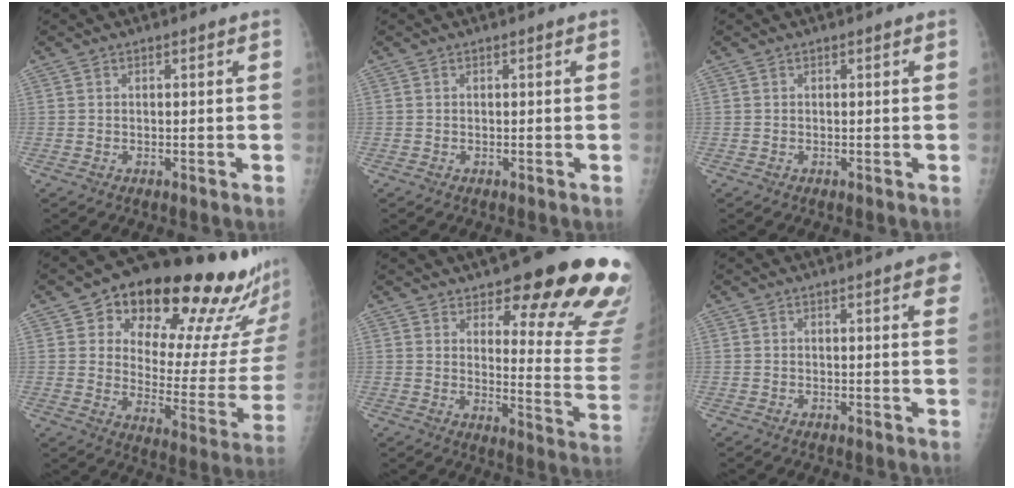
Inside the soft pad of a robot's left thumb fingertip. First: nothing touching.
{"total": 0.0}
{"total": 0.0}
{"total": 27.5, "force": [17.8, 10.2, 18.4], "torque": [-0.217, -0.065, 0.245]}
{"total": 21.0, "force": [14.8, 5.3, 13.9], "torque": [-0.133, -0.094, 0.187]}
{"total": 3.9, "force": [2.1, 0.7, 3.2], "torque": [-0.028, 0.000, 0.020]}